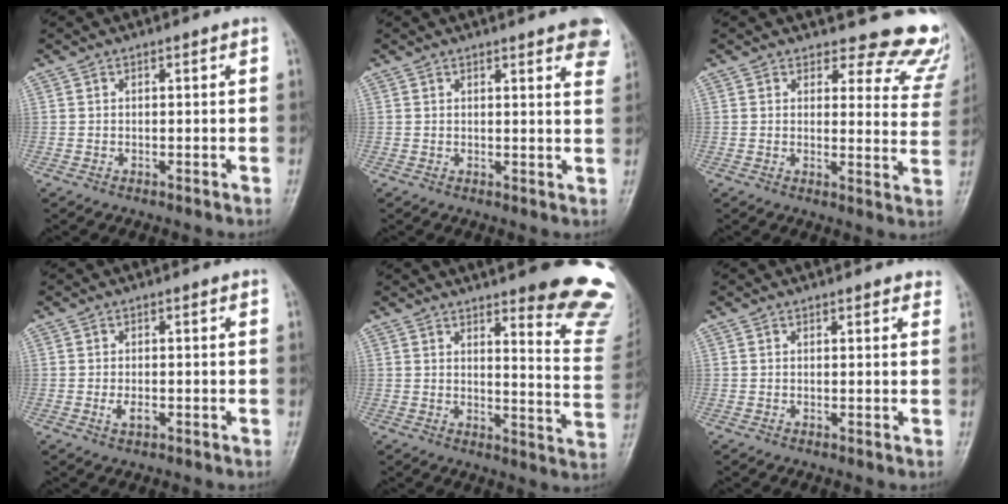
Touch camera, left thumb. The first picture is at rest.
{"total": 9.1, "force": [6.0, 2.0, 6.5], "torque": [-0.057, -0.016, 0.060]}
{"total": 14.2, "force": [13.3, 4.6, 1.3], "torque": [0.043, -0.127, 0.115]}
{"total": 2.0, "force": [-0.5, 1.0, 1.7], "torque": [-0.030, -0.001, -0.008]}
{"total": 18.2, "force": [14.2, 3.2, 11.1], "torque": [-0.102, -0.111, 0.160]}
{"total": 2.0, "force": [1.6, 0.8, 0.9], "torque": [0.005, -0.001, 0.014]}